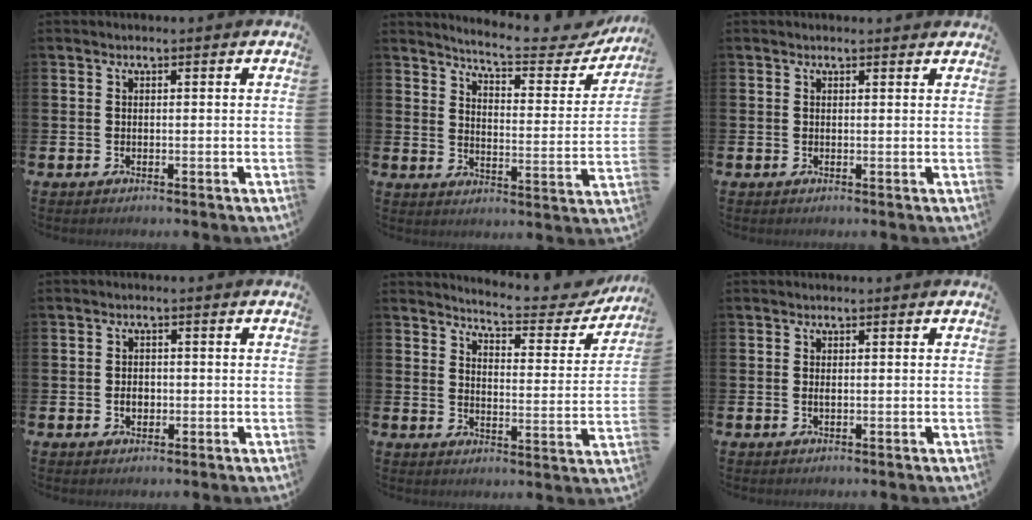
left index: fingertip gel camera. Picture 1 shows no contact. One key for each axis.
{"total": 6.4, "fx": 6.0, "fy": 0.6, "fz": 2.0, "tx": -0.053, "ty": -0.048, "tz": 0.096}
{"total": 0.6, "fx": 0.6, "fy": 0.0, "fz": 0.2, "tx": 0.007, "ty": -0.003, "tz": 0.009}
{"total": 2.1, "fx": -0.3, "fy": 1.5, "fz": 1.3, "tx": -0.013, "ty": 0.001, "tz": -0.012}
{"total": 5.5, "fx": 5.3, "fy": 0.5, "fz": 1.2, "tx": -0.035, "ty": -0.043, "tz": 0.086}
{"total": 0.5, "fx": 0.1, "fy": 0.1, "fz": 0.5, "tx": -0.005, "ty": -0.003, "tz": 0.000}